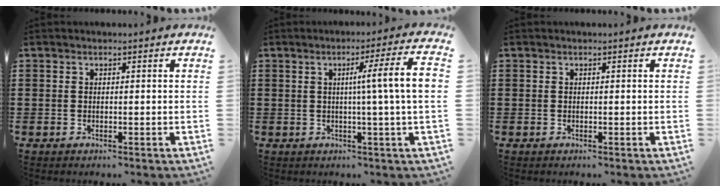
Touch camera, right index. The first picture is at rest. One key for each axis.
{"total": 7.8, "fx": 0.6, "fy": -0.7, "fz": 7.7, "tx": -0.132, "ty": -0.010, "tz": 0.001}
{"total": 0.0}